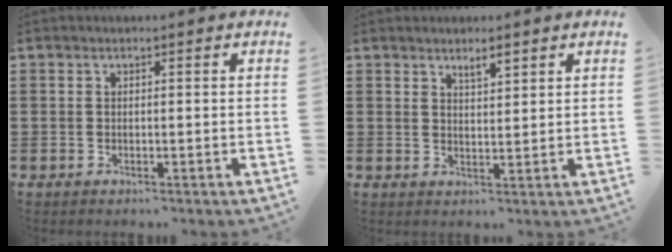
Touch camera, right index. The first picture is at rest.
{"total": 2.4, "force": [1.8, 0.6, 1.4], "torque": [-0.021, -0.001, 0.031]}